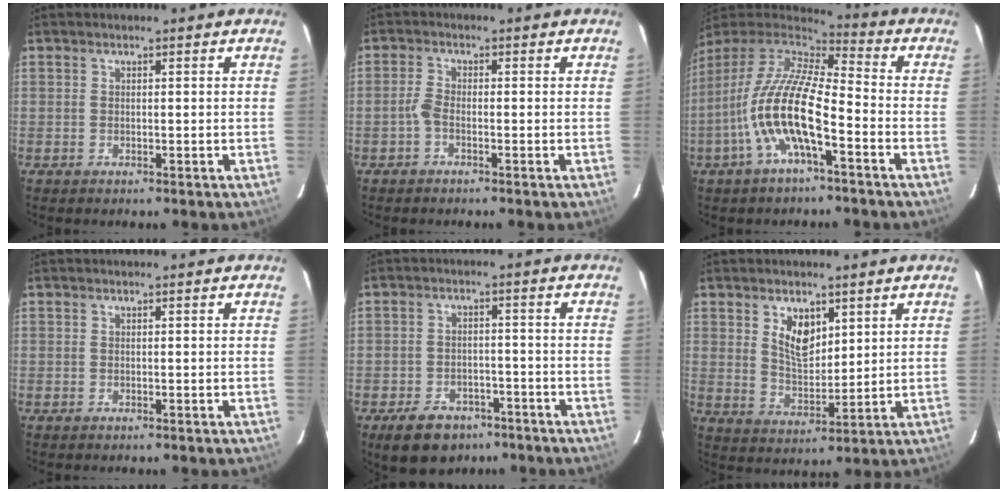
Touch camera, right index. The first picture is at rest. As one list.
[{"total": 1.9, "force": [-1.0, 0.7, 1.4], "torque": [-0.038, 0.005, -0.025]}, {"total": 16.0, "force": [-5.8, 4.2, 14.3], "torque": [-0.275, -0.014, -0.116]}, {"total": 0.0}, {"total": 9.7, "force": [-6.3, 6.3, 3.8], "torque": [-0.094, 0.015, -0.082]}, {"total": 7.1, "force": [3.3, 4.0, 4.9], "torque": [-0.082, 0.001, 0.069]}]